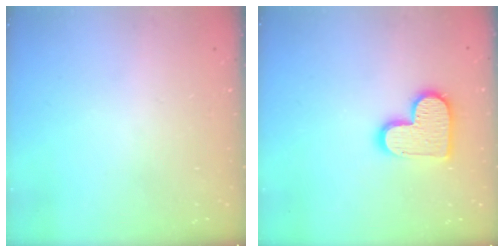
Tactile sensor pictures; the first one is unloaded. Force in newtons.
{"total": 13.4, "press": 13.4, "slide": 0.8}